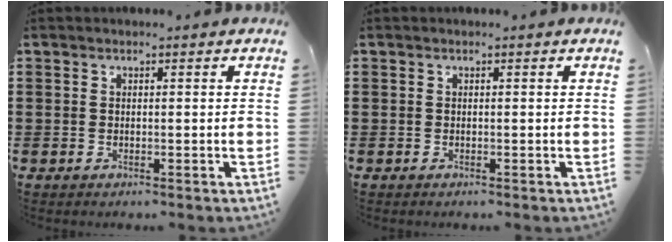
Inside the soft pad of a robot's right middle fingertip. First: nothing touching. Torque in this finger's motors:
{"motor_torque": [0.06, 0.00, 0.00, 0.01]}